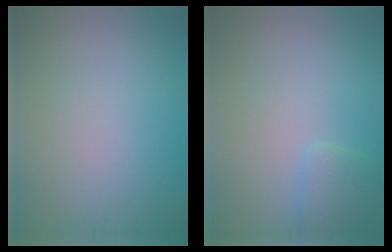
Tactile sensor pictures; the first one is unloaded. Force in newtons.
{"total": 1.5, "press": 1.5, "slide": 0.2}